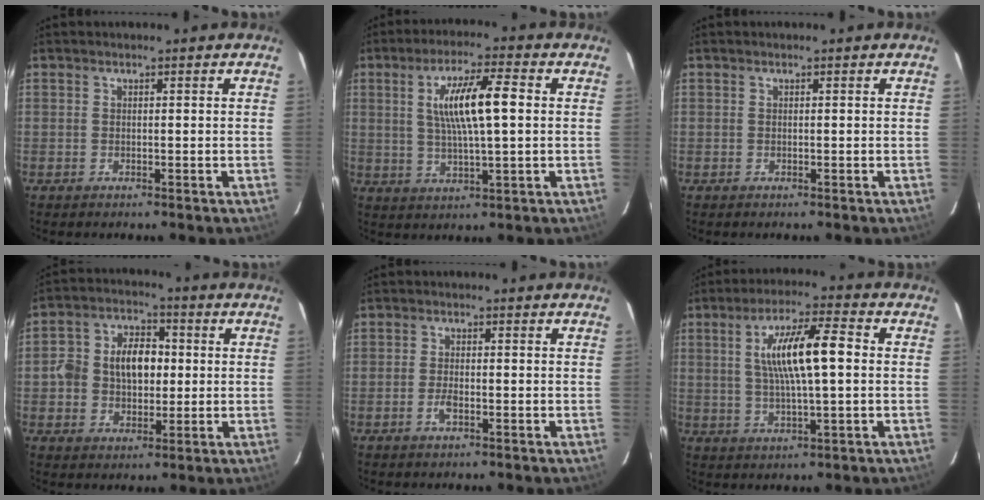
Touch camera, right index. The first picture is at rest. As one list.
[{"total": 10.4, "force": [1.6, 1.6, 10.1], "torque": [-0.185, 0.005, 0.033]}, {"total": 0.0}, {"total": 9.8, "force": [0.4, 7.3, 6.6], "torque": [-0.129, 0.026, 0.008]}, {"total": 2.5, "force": [-1.1, 1.0, 2.0], "torque": [-0.044, -0.001, -0.021]}, {"total": 11.4, "force": [1.3, 2.0, 11.2], "torque": [-0.201, 0.009, 0.026]}]